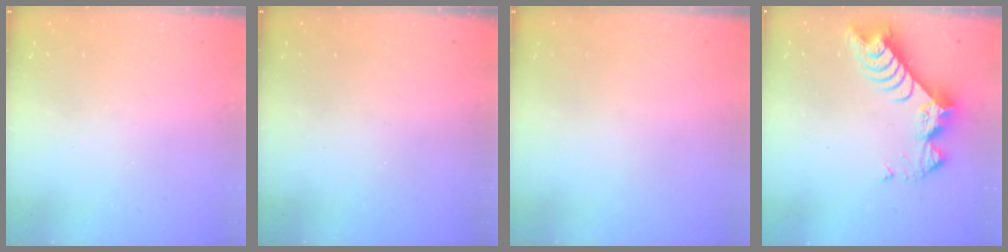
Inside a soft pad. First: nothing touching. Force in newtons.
{"total": 0.0}
{"total": 0.0}
{"total": 10.7, "press": 10.7, "slide": 0.9}